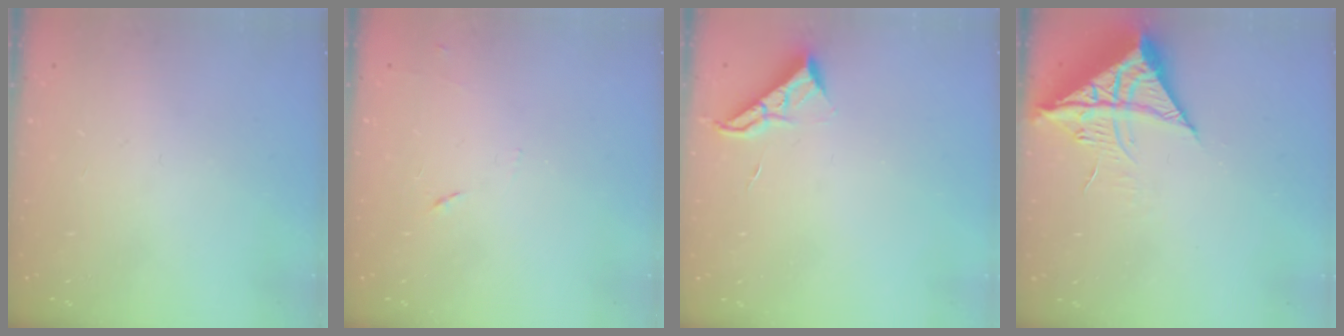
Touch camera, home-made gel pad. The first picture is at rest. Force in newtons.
{"total": 4.3, "press": 4.3, "slide": 0.6}
{"total": 6.8, "press": 6.8, "slide": 0.5}
{"total": 10.5, "press": 10.5, "slide": 1.0}